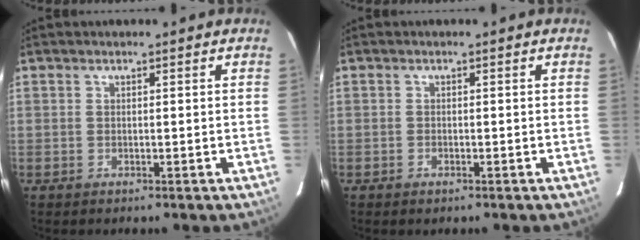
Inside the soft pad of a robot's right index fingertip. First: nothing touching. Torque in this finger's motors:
{"motor_torque": [0.08, -0.05, -0.06, -0.01]}